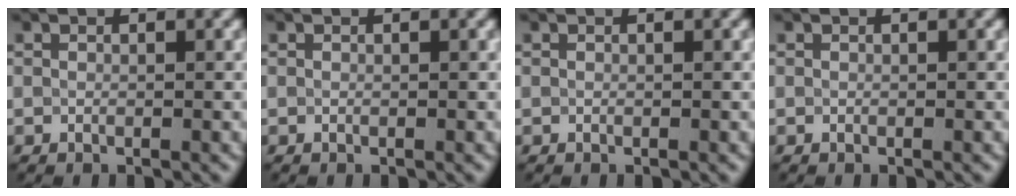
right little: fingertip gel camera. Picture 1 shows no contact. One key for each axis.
{"total": 0.0}
{"total": 0.0}
{"total": 0.0}